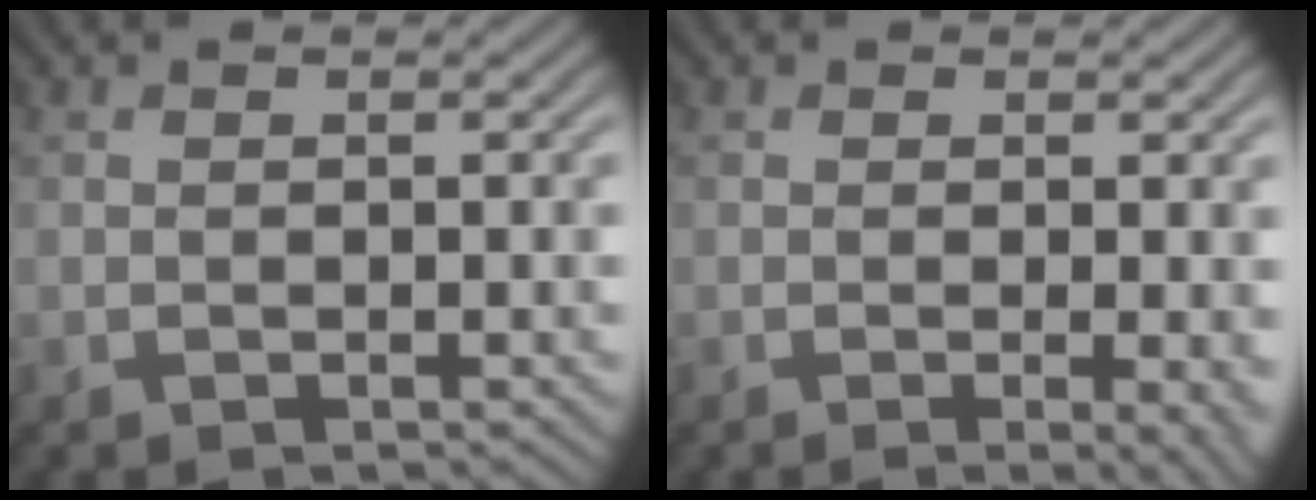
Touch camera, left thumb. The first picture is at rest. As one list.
[{"total": 3.1, "force": [-0.4, 0.7, 3.0], "torque": [-0.044, -0.003, -0.010]}]